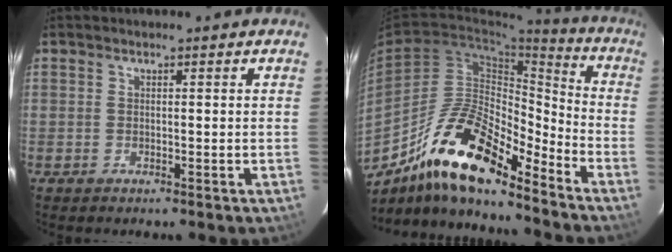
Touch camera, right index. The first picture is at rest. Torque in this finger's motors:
{"motor_torque": [0.34, -0.60, 0.84, 0.10]}